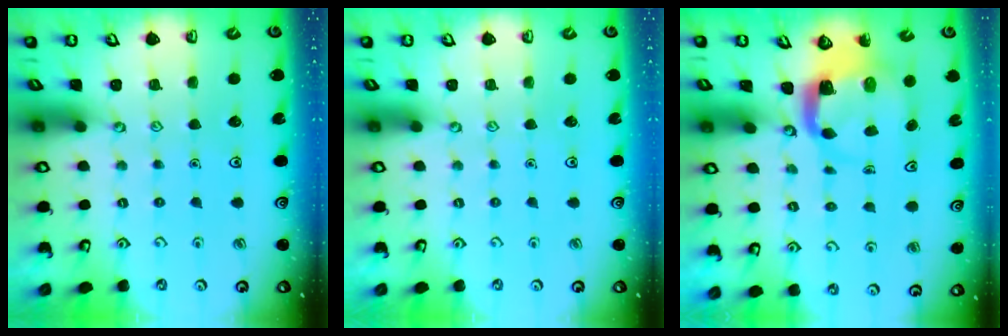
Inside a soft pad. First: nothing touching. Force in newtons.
{"total": 0.0}
{"total": 4.1, "press": 4.1, "slide": 0.5}